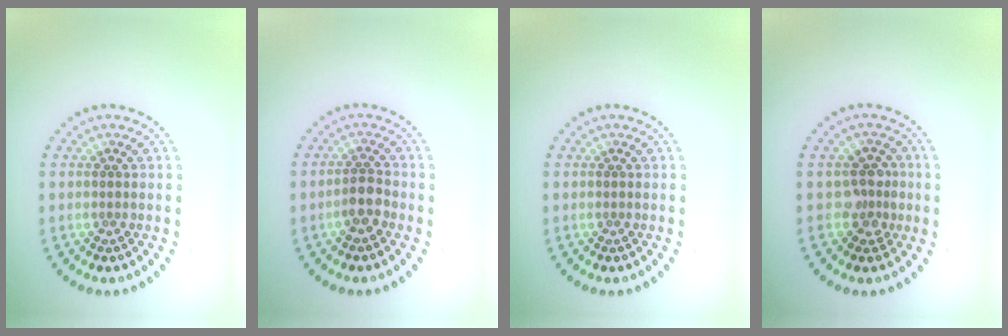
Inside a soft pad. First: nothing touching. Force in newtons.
{"total": 2.1, "press": 1.8, "slide": 1.0}
{"total": 0.0}
{"total": 2.4, "press": 2.2, "slide": 0.9}